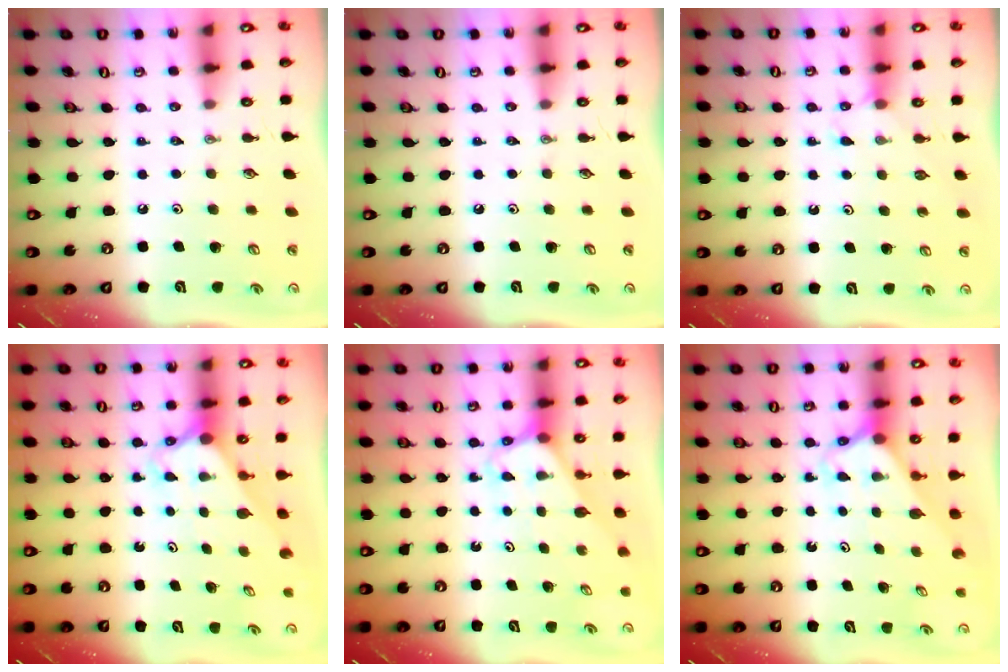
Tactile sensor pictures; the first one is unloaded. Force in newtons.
{"total": 0.0}
{"total": 3.9, "press": 3.9, "slide": 0.5}
{"total": 2.7, "press": 2.7, "slide": 0.2}
{"total": 3.2, "press": 3.2, "slide": 0.2}
{"total": 2.4, "press": 2.4, "slide": 0.1}